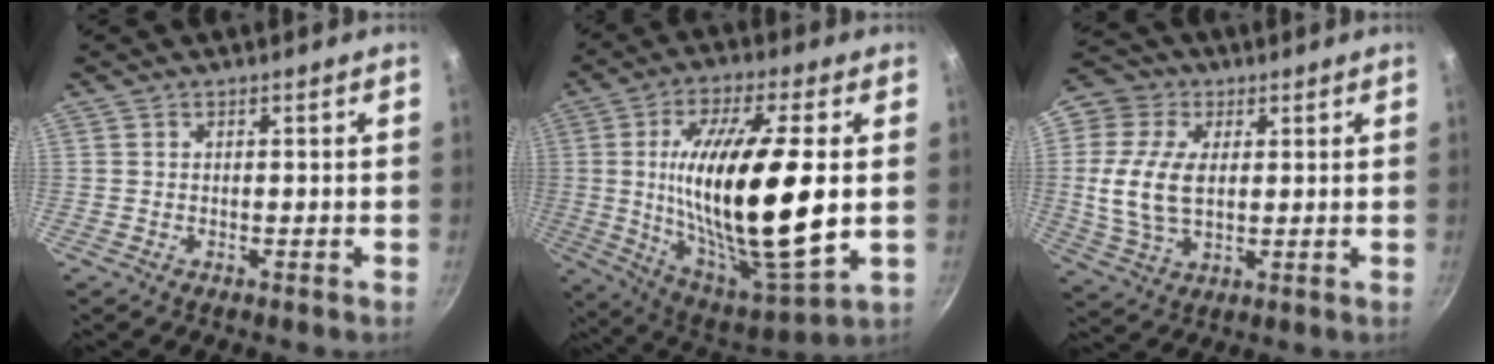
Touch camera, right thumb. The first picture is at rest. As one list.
[{"total": 25.6, "force": [1.0, 7.4, 24.5], "torque": [-0.442, -0.016, 0.022]}, {"total": 13.0, "force": [1.8, 9.1, 9.1], "torque": [-0.157, -0.005, 0.025]}]